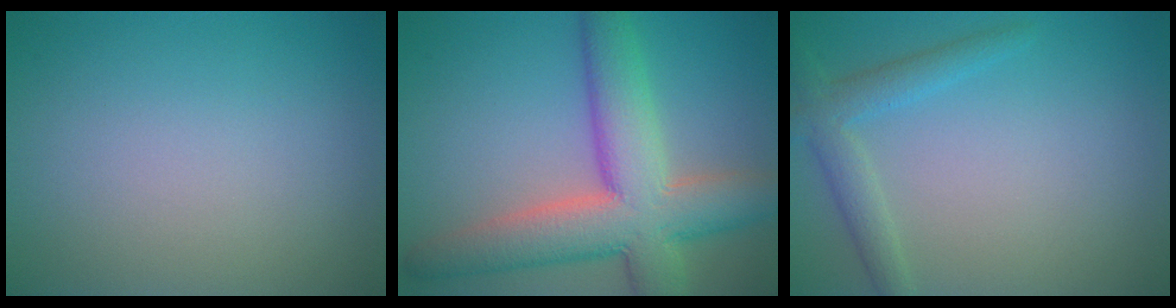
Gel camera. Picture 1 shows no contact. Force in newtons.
{"total": 9.5, "press": 9.5, "slide": 0.8}
{"total": 2.7, "press": 2.7, "slide": 0.1}